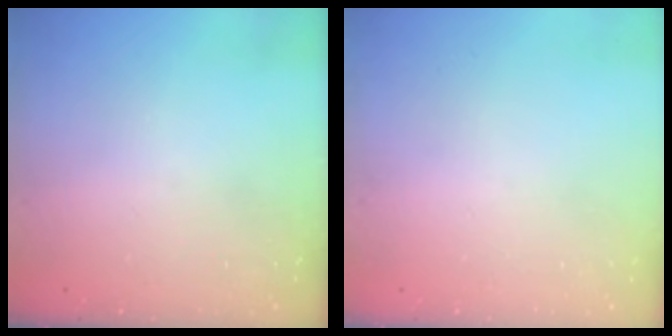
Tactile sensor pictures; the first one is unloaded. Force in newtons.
{"total": 0.0}